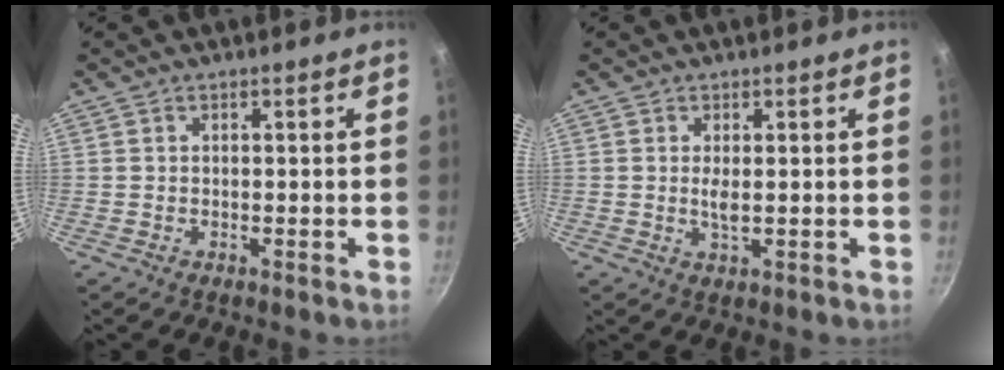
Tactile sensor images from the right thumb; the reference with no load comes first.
{"total": 2.2, "force": [0.2, 0.7, 2.0], "torque": [-0.041, -0.005, 0.005]}